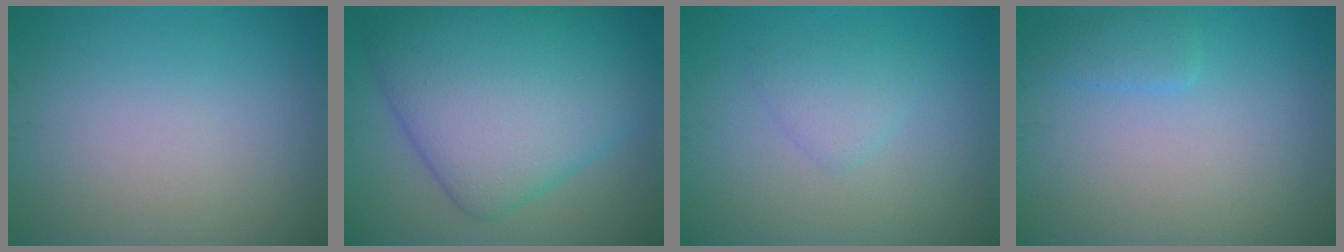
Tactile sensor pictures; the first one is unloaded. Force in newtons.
{"total": 11.4, "press": 11.4, "slide": 0.1}
{"total": 1.9, "press": 1.8, "slide": 0.1}
{"total": 1.6, "press": 1.5, "slide": 0.2}